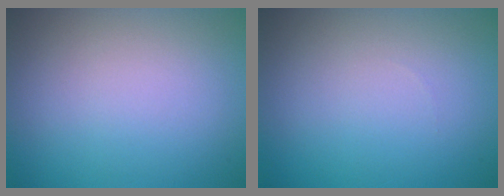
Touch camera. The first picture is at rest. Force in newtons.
{"total": 0.0}